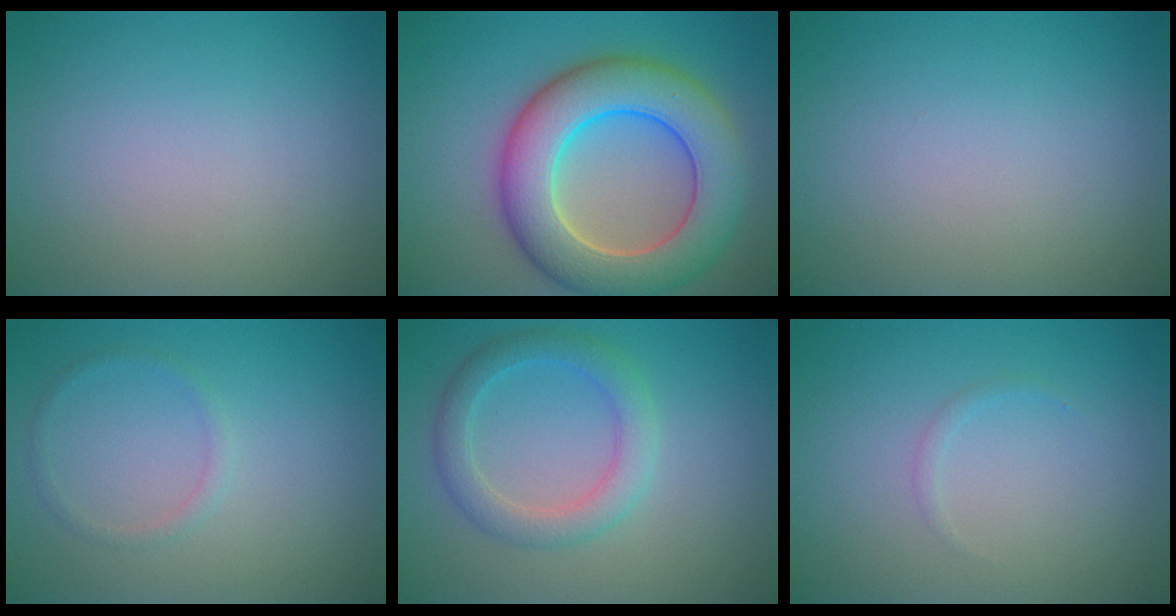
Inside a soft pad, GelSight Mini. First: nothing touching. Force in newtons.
{"total": 10.2, "press": 10.2, "slide": 0.7}
{"total": 0.0}
{"total": 1.0, "press": 0.9, "slide": 0.2}
{"total": 2.2, "press": 2.2, "slide": 0.3}
{"total": 0.5, "press": 0.5, "slide": 0.1}